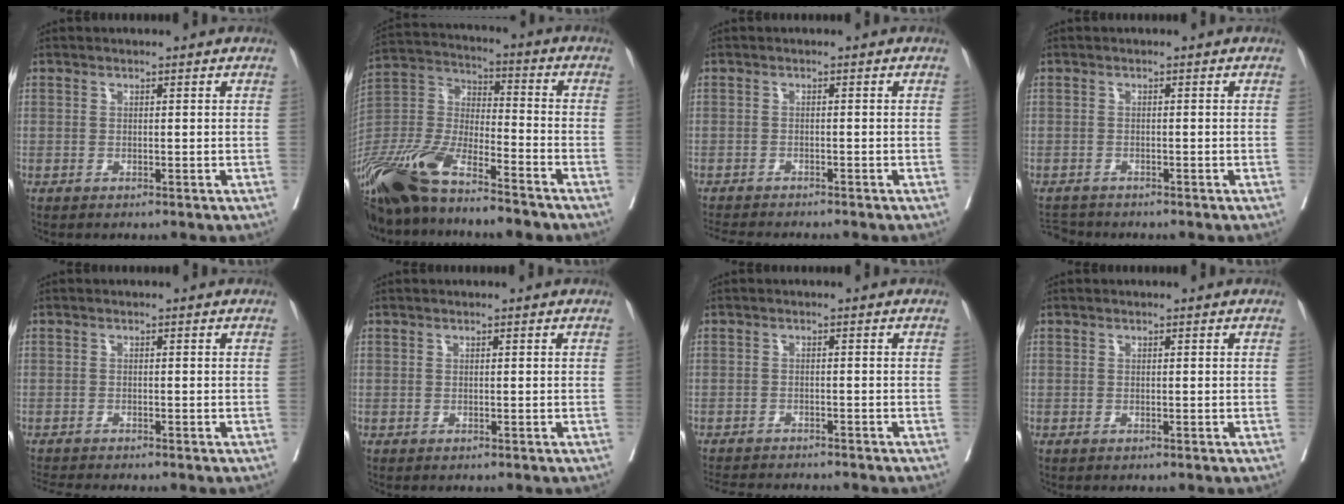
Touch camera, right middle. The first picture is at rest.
{"total": 20.4, "force": [-15.6, 5.1, 12.2], "torque": [-0.291, -0.027, -0.297]}
{"total": 6.5, "force": [-6.0, 0.6, 2.4], "torque": [-0.035, -0.011, -0.092]}
{"total": 2.7, "force": [-2.6, 0.5, 0.0], "torque": [-0.004, -0.014, -0.045]}
{"total": 3.2, "force": [-3.0, -0.6, 0.8], "torque": [-0.018, -0.016, -0.051]}
{"total": 0.0}
{"total": 9.0, "force": [-8.4, 1.2, 3.0], "torque": [-0.045, -0.010, -0.117]}
{"total": 0.0}